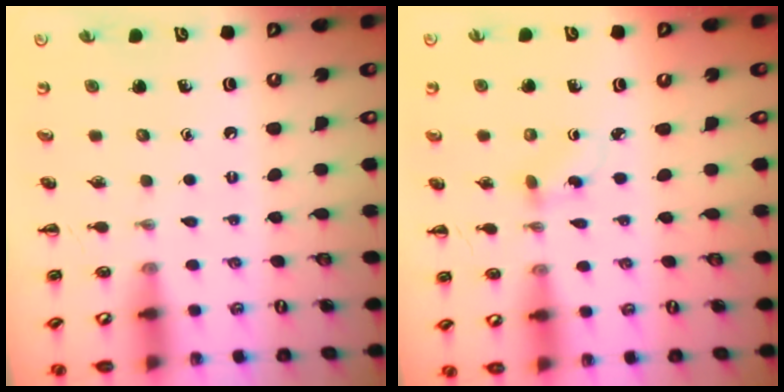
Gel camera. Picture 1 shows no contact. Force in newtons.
{"total": 1.6, "press": 1.4, "slide": 0.7}